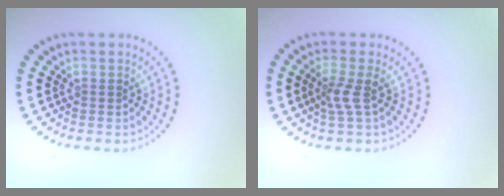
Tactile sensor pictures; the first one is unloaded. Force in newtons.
{"total": 1.9, "press": 1.4, "slide": 1.3}